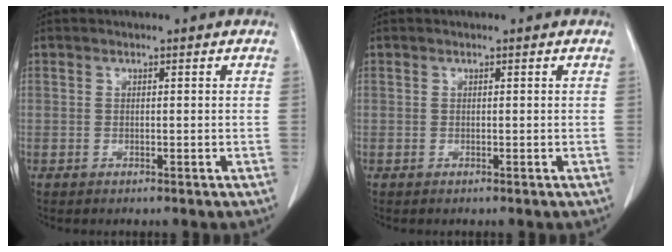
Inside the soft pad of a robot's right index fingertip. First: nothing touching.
{"total": 0.0}